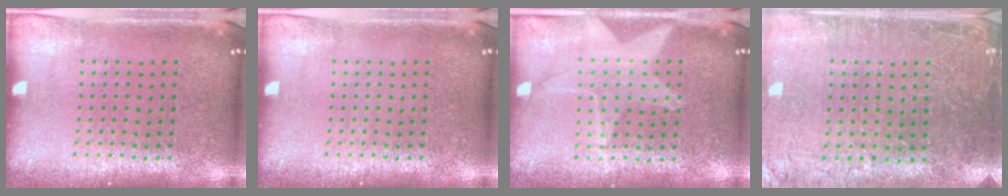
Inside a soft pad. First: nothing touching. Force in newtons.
{"total": 0.0}
{"total": 1.1, "press": 1.1, "slide": 0.1}
{"total": 1.1, "press": 1.1, "slide": 0.1}